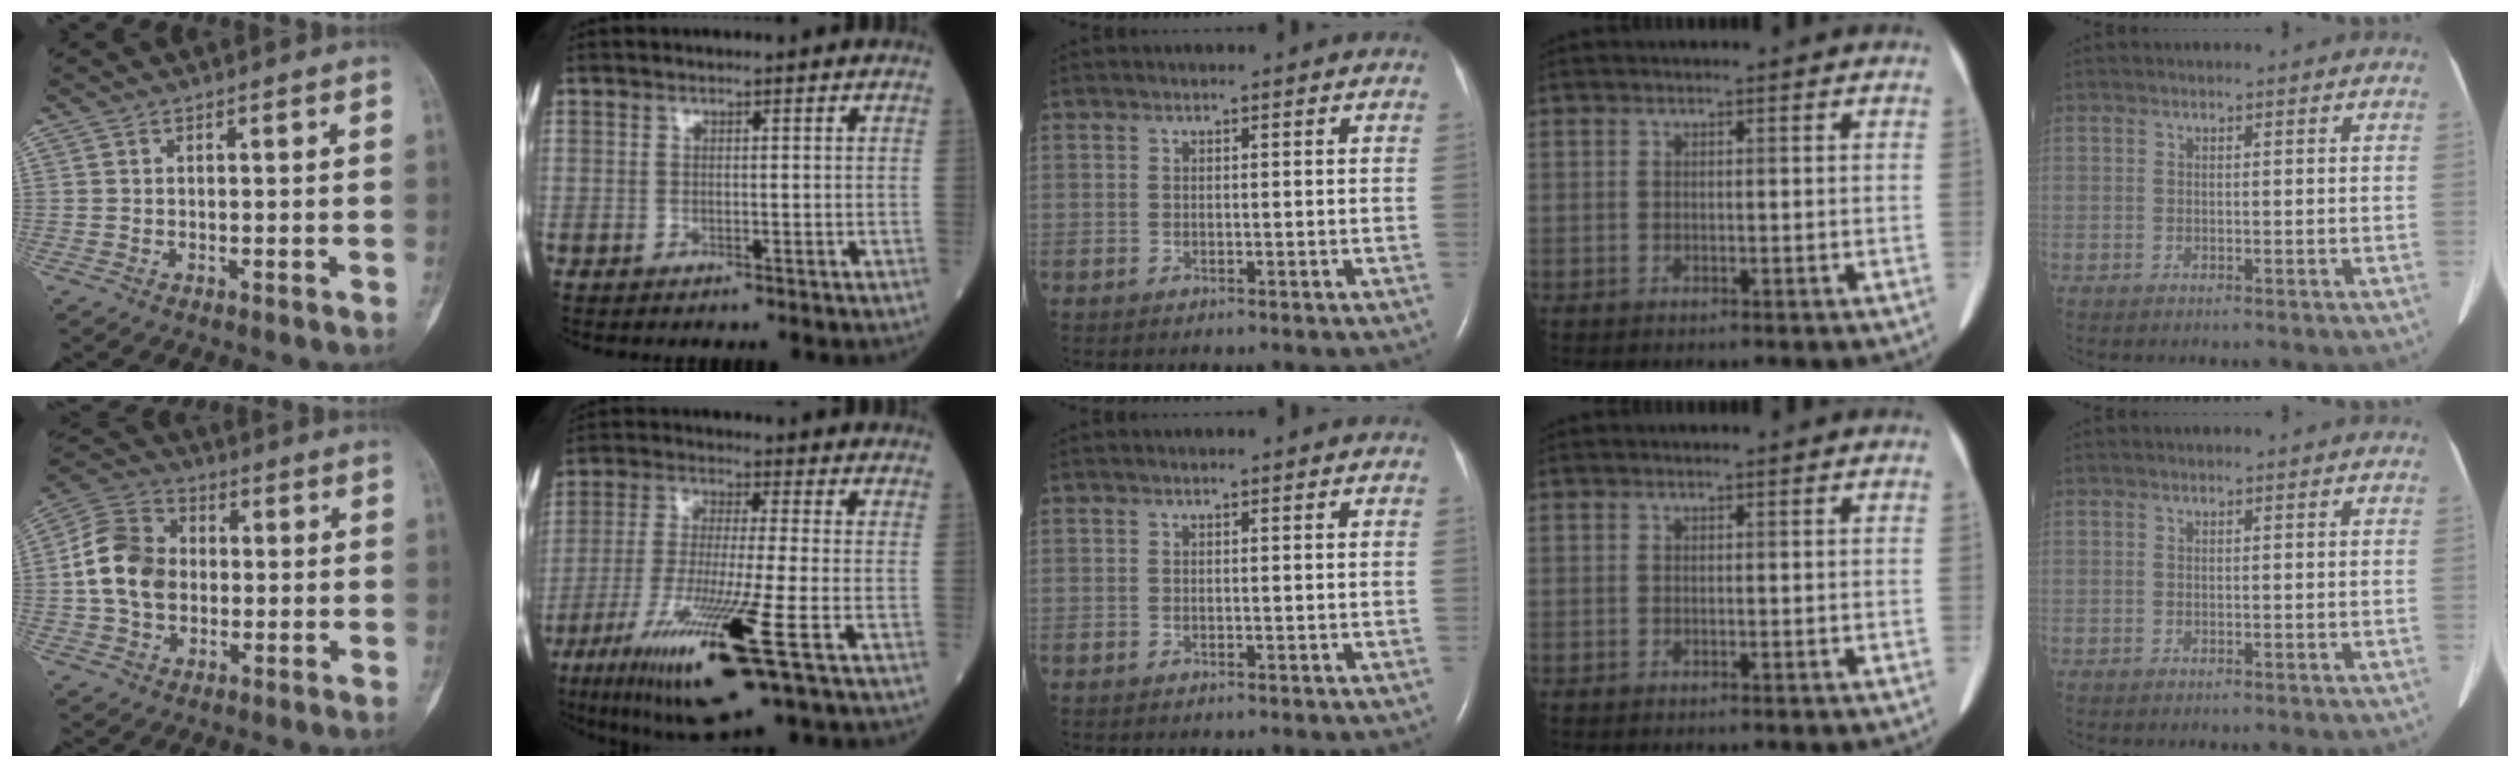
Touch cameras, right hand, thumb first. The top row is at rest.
{"thumb": {"total": 12.2, "force": [-0.3, 9.6, 7.6], "torque": [-0.123, 0.025, -0.014]}, "index": {"total": 16.2, "force": [-7.3, 0.1, 14.5], "torque": [-0.284, -0.045, -0.133]}}